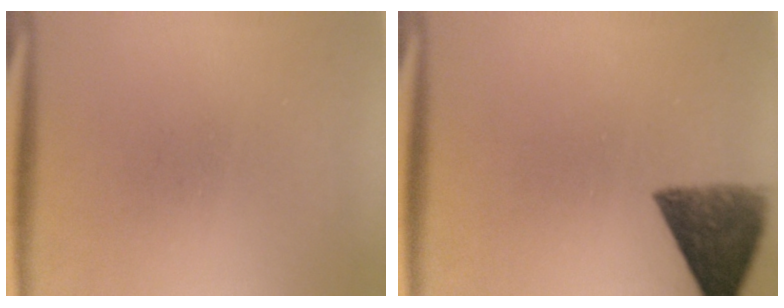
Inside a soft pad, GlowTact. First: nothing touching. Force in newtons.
{"total": 8.9}